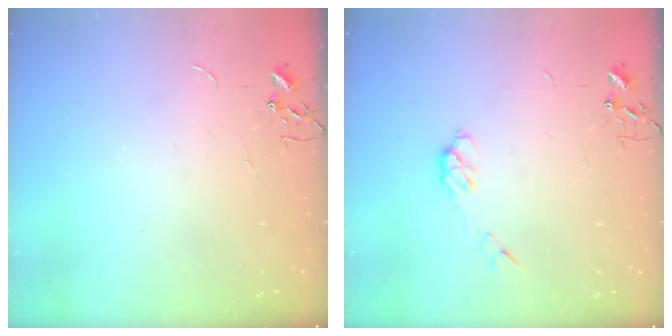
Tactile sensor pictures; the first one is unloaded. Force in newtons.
{"total": 5.1, "press": 5.1, "slide": 0.5}